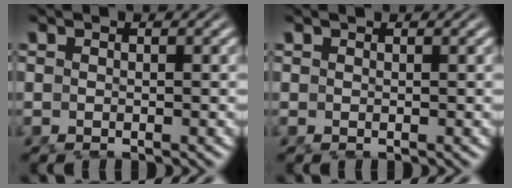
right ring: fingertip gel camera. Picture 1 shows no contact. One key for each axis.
{"total": 0.6, "fx": 0.5, "fy": -0.4, "fz": 0.0, "tx": 0.007, "ty": 0.000, "tz": 0.012}